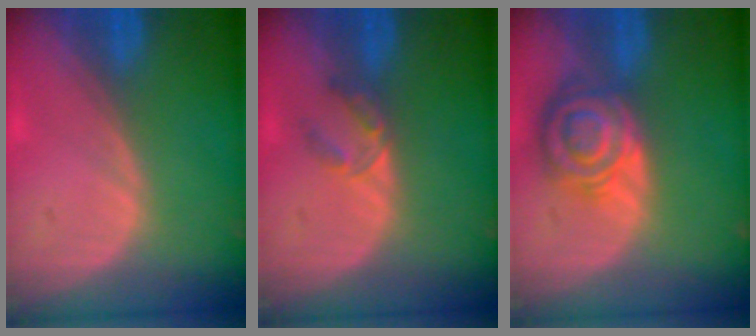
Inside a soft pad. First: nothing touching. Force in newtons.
{"total": 2.9, "press": 2.7, "slide": 1.0}
{"total": 8.4, "press": 7.2, "slide": 4.2}